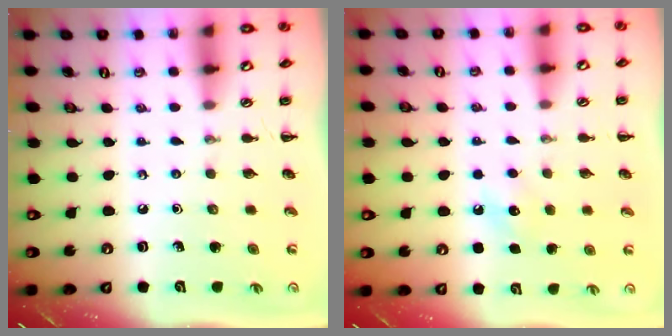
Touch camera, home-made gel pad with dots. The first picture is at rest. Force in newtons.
{"total": 7.3, "press": 7.1, "slide": 1.7}